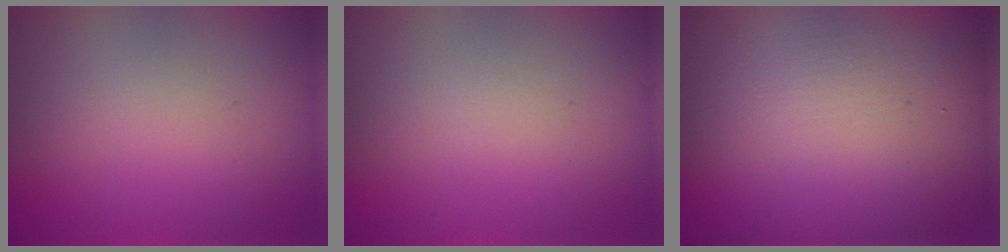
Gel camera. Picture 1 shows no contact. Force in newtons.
{"total": 0.0}
{"total": 20.8, "press": 20.8, "slide": 0.9}